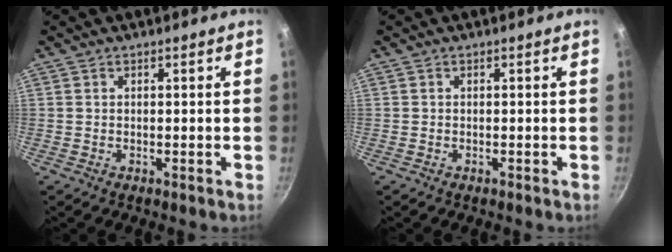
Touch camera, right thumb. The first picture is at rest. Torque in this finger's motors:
{"motor_torque": [-0.26, 0.08, -0.31, 0.15, 0.04]}